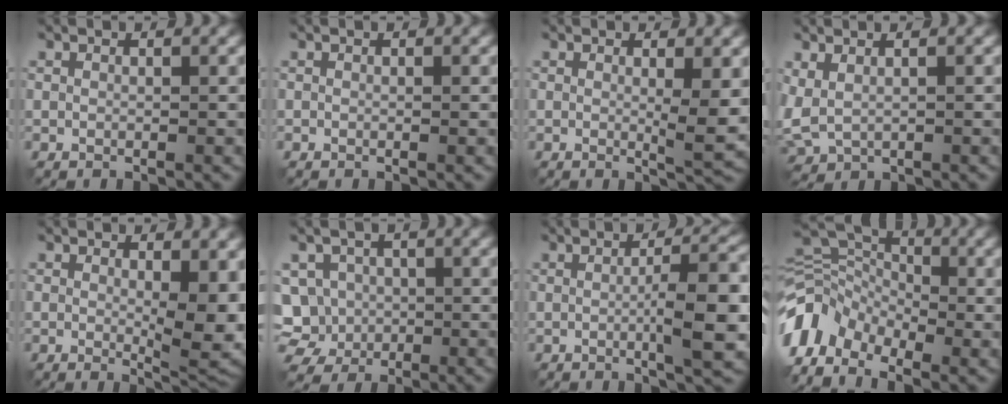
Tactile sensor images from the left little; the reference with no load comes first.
{"total": 0.0}
{"total": 3.1, "force": [0.6, 0.6, 3.0], "torque": [-0.045, -0.011, 0.010]}
{"total": 2.7, "force": [1.2, 1.5, 1.8], "torque": [-0.056, 0.001, 0.030]}
{"total": 6.3, "force": [0.7, 2.1, 5.9], "torque": [-0.087, -0.012, 0.017]}
{"total": 8.1, "force": [-0.2, 7.3, 3.3], "torque": [-0.083, 0.014, -0.027]}
{"total": 6.8, "force": [-0.7, 1.5, 6.6], "torque": [-0.096, 0.004, -0.013]}
{"total": 5.6, "force": [-3.8, 3.3, 2.5], "torque": [-0.044, 0.006, -0.096]}